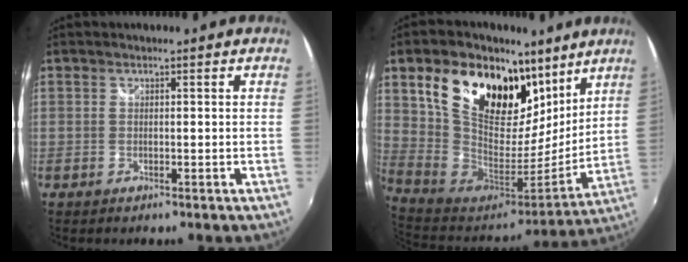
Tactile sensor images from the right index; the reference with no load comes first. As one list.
[{"total": 27.4, "force": [14.0, 15.9, 17.3], "torque": [-0.350, 0.038, 0.254]}]